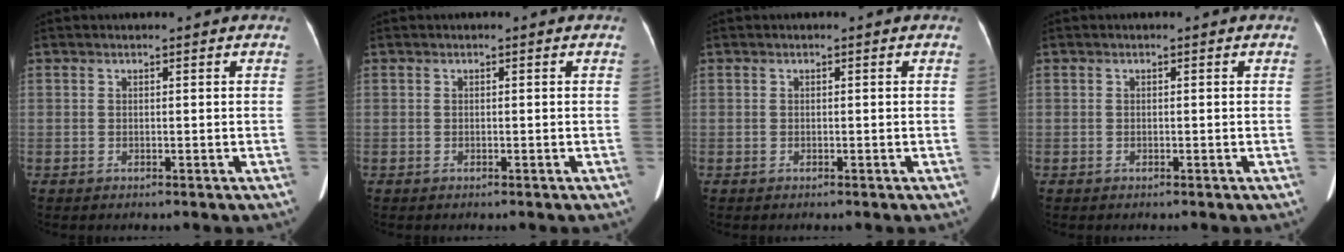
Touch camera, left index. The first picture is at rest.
{"total": 0.0}
{"total": 0.0}
{"total": 0.0}